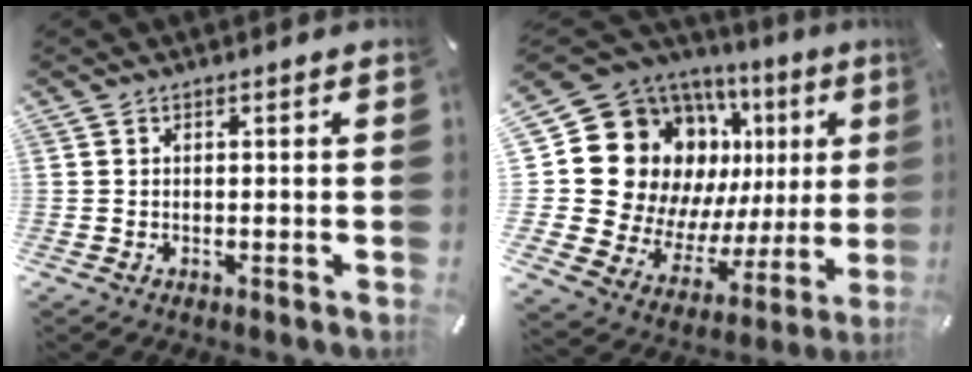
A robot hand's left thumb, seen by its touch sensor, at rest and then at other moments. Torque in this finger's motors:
{"motor_torque": [1.92, 3.09, 1.54, -1.23, 0.40]}